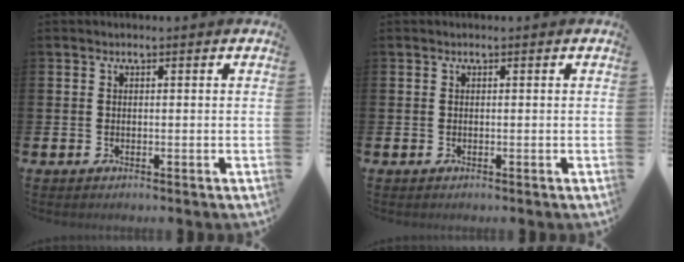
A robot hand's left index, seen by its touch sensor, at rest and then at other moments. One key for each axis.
{"total": 0.0}